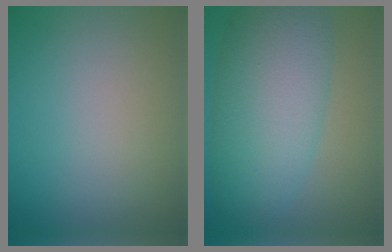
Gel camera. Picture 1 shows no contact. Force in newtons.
{"total": 10.0, "press": 10.0, "slide": 0.3}